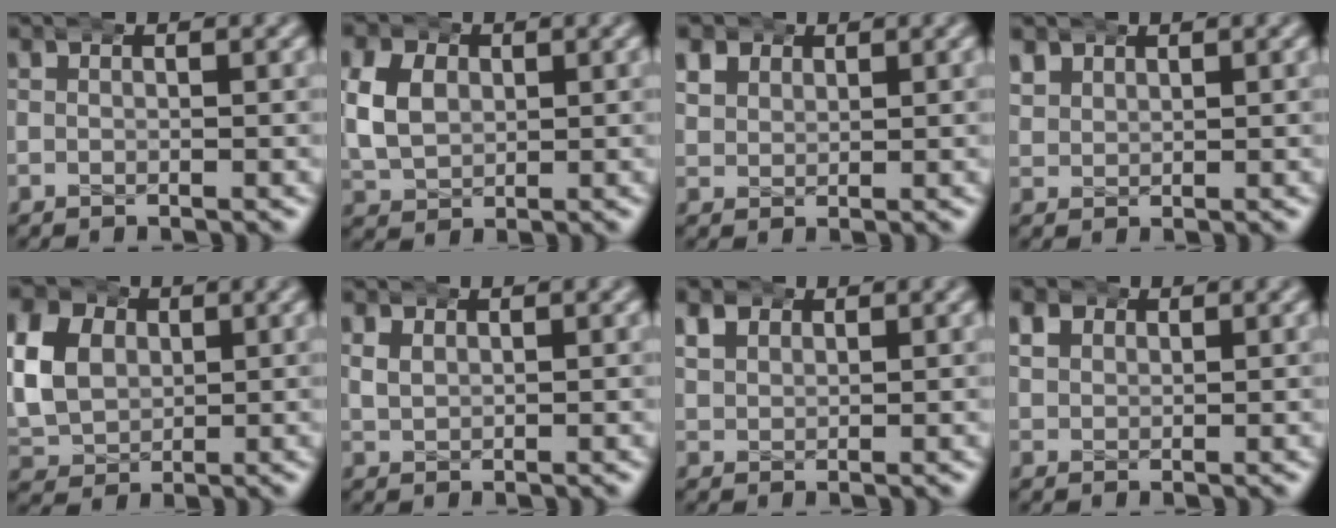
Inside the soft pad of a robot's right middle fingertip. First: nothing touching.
{"total": 5.9, "force": [0.4, 5.2, 2.7], "torque": [-0.078, -0.013, 0.013]}
{"total": 2.9, "force": [1.7, 2.3, 0.8], "torque": [-0.022, -0.003, 0.033]}
{"total": 2.1, "force": [1.5, 1.4, 0.4], "torque": [-0.010, 0.001, 0.032]}
{"total": 9.9, "force": [1.2, 8.9, 4.3], "torque": [-0.120, -0.019, 0.016]}
{"total": 1.5, "force": [0.7, 1.3, 0.3], "torque": [-0.011, -0.002, 0.017]}
{"total": 2.4, "force": [1.5, 1.7, 0.7], "torque": [-0.019, -0.003, 0.031]}
{"total": 2.4, "force": [1.2, 2.0, 0.7], "torque": [-0.017, -0.004, 0.025]}